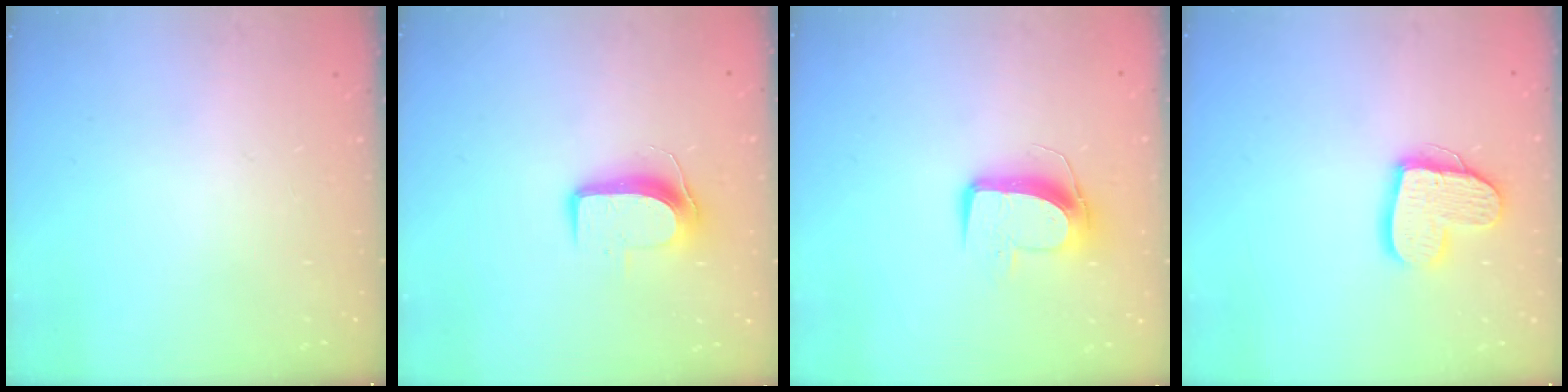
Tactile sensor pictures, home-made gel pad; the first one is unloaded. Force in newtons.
{"total": 9.3, "press": 9.3, "slide": 1.1}
{"total": 9.8, "press": 9.8, "slide": 1.0}
{"total": 14.0, "press": 13.9, "slide": 1.2}